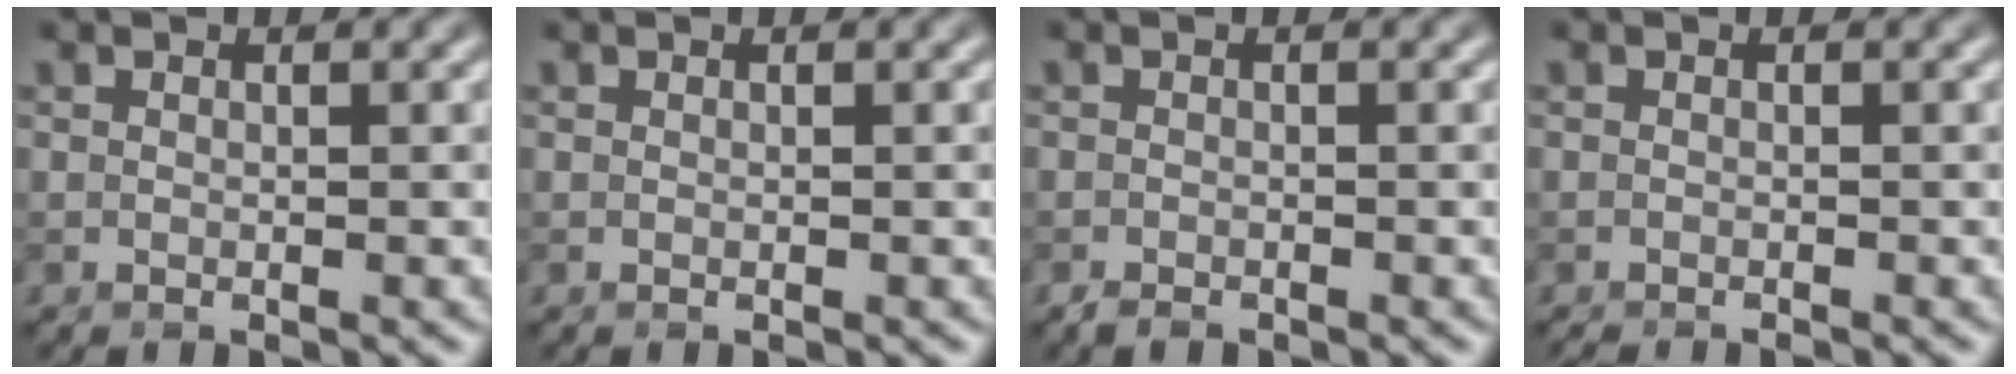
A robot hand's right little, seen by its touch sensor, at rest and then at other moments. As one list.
[{"total": 0.0}, {"total": 0.9, "force": [-0.8, 0.3, 0.3], "torque": [-0.004, -0.003, -0.014]}, {"total": 1.1, "force": [-1.1, 0.1, 0.3], "torque": [0.005, -0.004, -0.017]}]